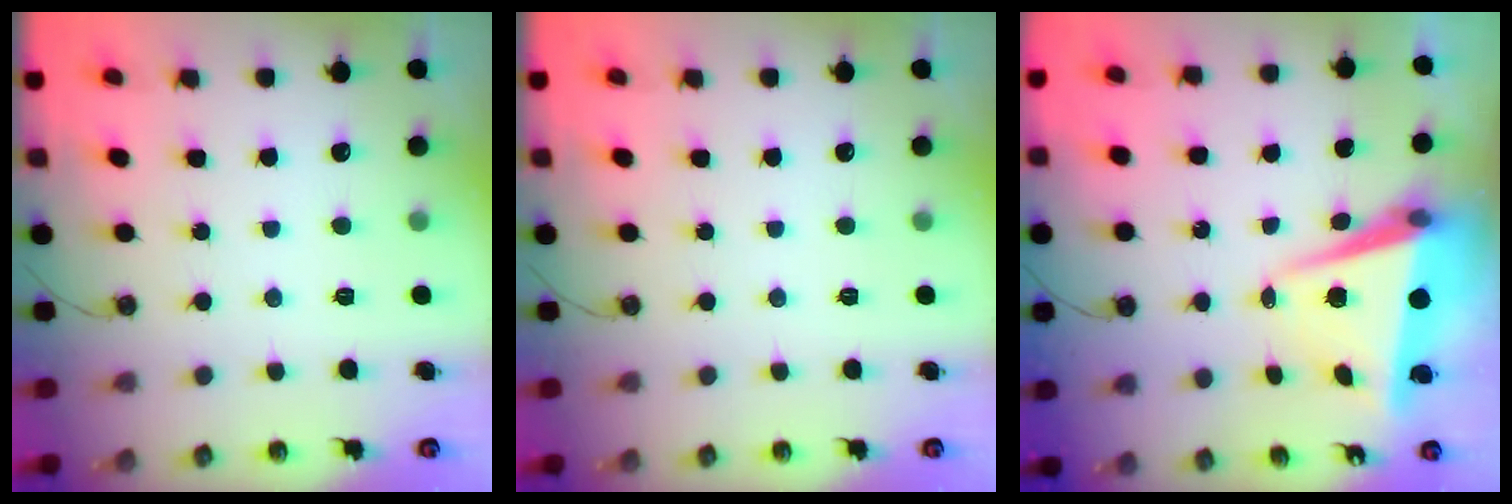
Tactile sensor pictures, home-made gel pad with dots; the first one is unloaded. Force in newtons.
{"total": 0.0}
{"total": 7.3, "press": 7.1, "slide": 1.8}